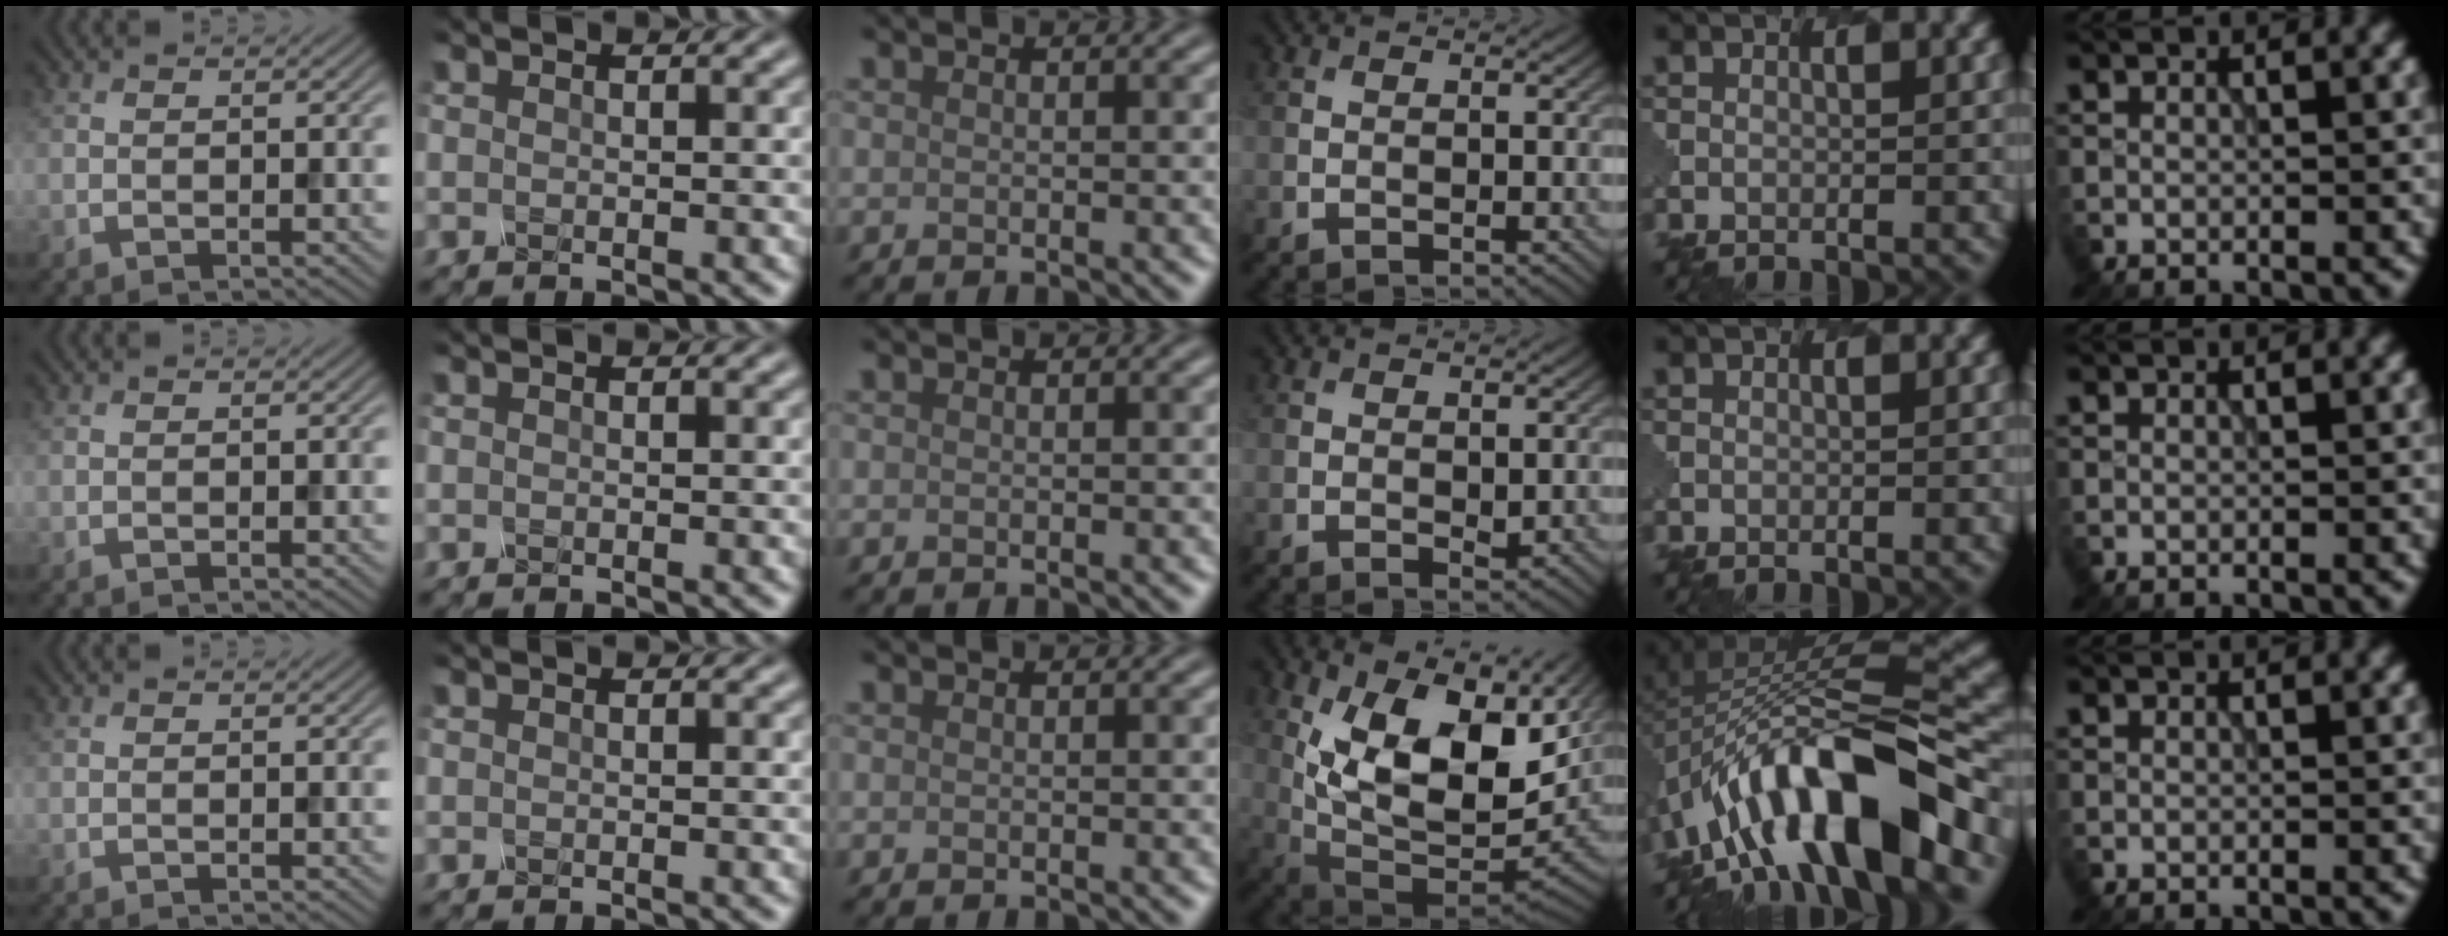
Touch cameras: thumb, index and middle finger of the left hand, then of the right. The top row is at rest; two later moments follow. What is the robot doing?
{"motion": "unscrew", "object": "spray bottle"}